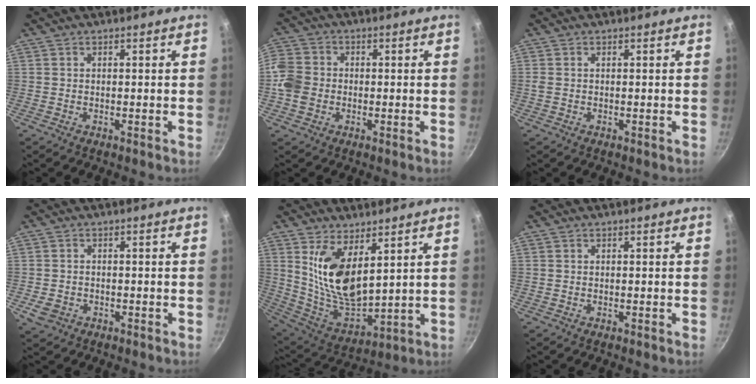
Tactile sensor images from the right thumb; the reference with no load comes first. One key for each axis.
{"total": 7.0, "fx": -1.1, "fy": 6.1, "fz": 3.4, "tx": -0.058, "ty": 0.012, "tz": -0.038}
{"total": 0.5, "fx": 0.1, "fy": 0.3, "fz": 0.4, "tx": -0.009, "ty": 0.002, "tz": 0.002}
{"total": 3.5, "fx": -1.3, "fy": 2.8, "fz": 1.7, "tx": -0.033, "ty": 0.010, "tz": -0.018}
{"total": 14.4, "fx": 5.5, "fy": 6.9, "fz": 11.4, "tx": -0.199, "ty": -0.055, "tz": 0.124}
{"total": 0.0}